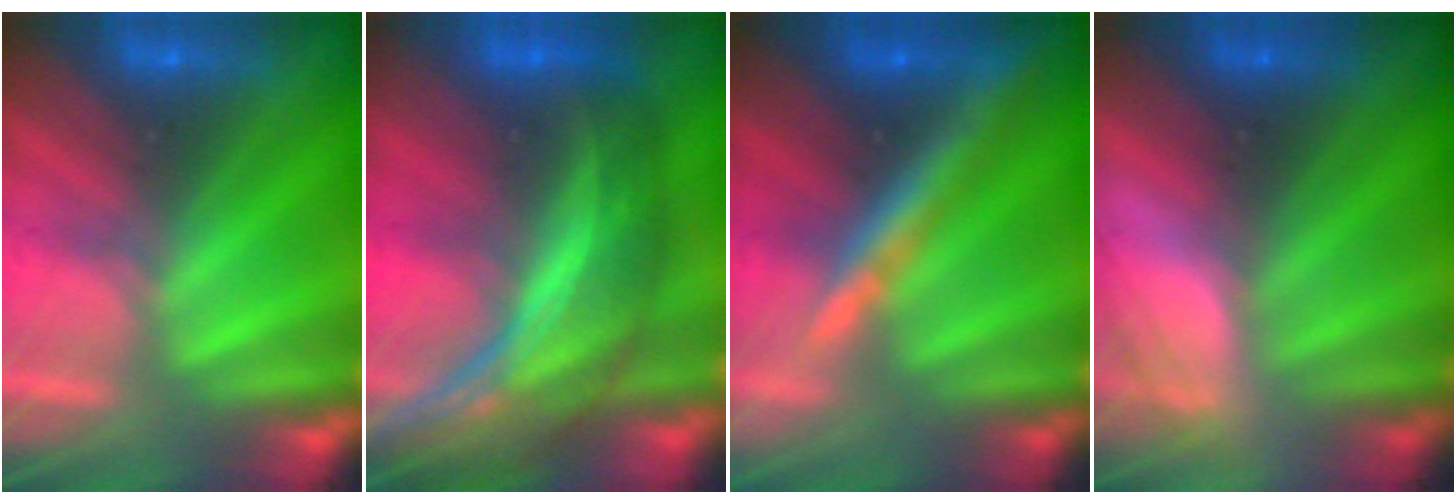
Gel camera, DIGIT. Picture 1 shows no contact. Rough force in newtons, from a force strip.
{"total": 8.1}
{"total": 7.5}
{"total": 2.9}